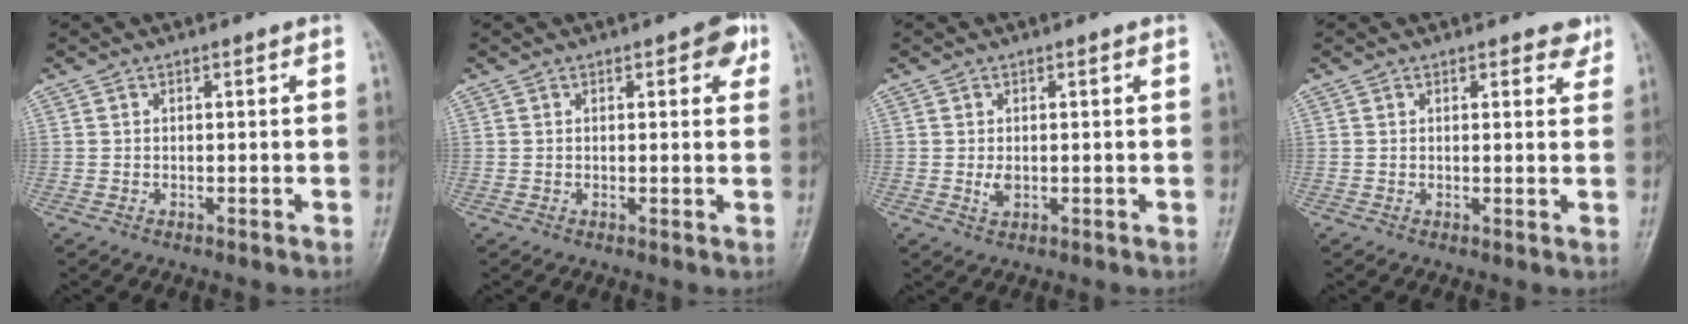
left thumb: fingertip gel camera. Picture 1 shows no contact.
{"total": 4.1, "force": [1.9, 1.9, 3.1], "torque": [-0.016, -0.002, 0.013]}
{"total": 2.1, "force": [0.1, 1.4, 1.6], "torque": [-0.025, -0.006, 0.004]}
{"total": 2.7, "force": [2.0, 1.4, 1.2], "torque": [0.008, -0.009, 0.020]}